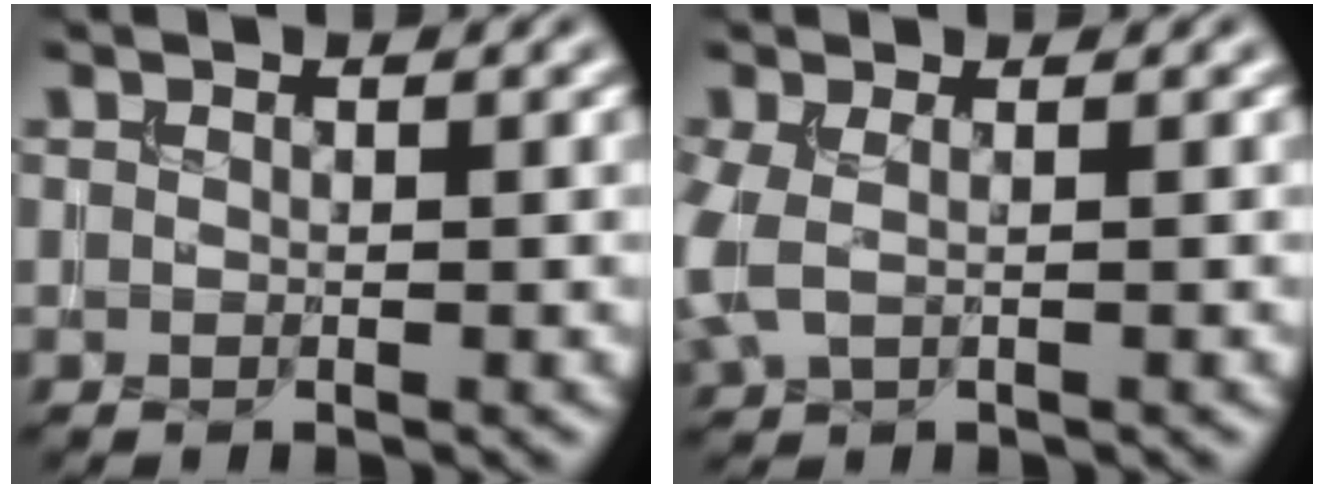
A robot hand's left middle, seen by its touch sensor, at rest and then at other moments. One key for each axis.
{"total": 2.5, "fx": 0.0, "fy": 1.3, "fz": 2.2, "tx": -0.066, "ty": -0.001, "tz": -0.002}